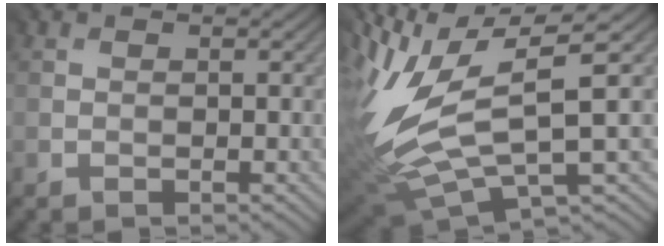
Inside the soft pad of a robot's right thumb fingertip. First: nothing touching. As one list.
[{"total": 12.3, "force": [2.2, 3.8, 11.5], "torque": [-0.285, -0.008, 0.060]}]